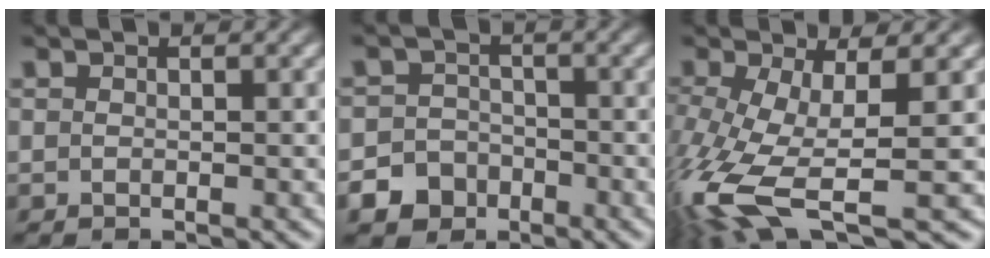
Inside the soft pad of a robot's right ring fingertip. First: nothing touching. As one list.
[{"total": 7.2, "force": [-3.9, 6.0, 1.0], "torque": [-0.022, -0.025, -0.069]}, {"total": 8.7, "force": [-3.6, 4.6, 6.4], "torque": [-0.162, -0.058, -0.027]}]